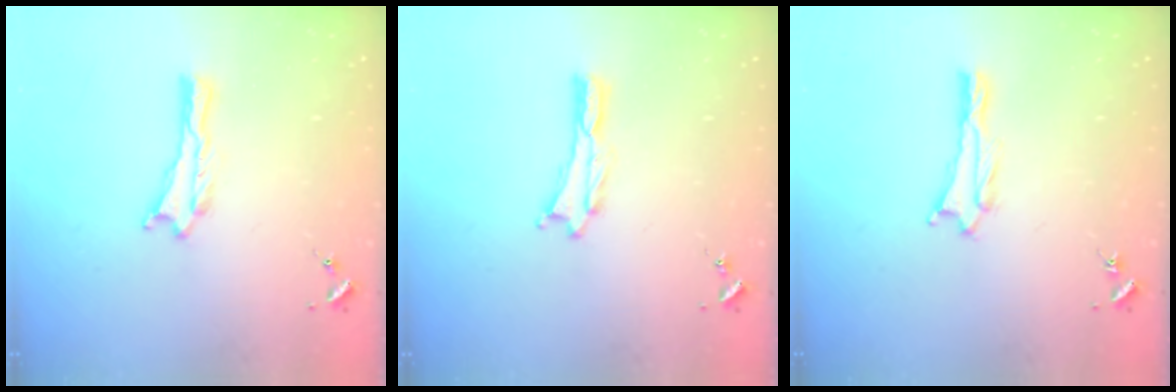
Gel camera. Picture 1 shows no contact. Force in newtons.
{"total": 0.0}
{"total": 1.0, "press": 1.0, "slide": 0.2}